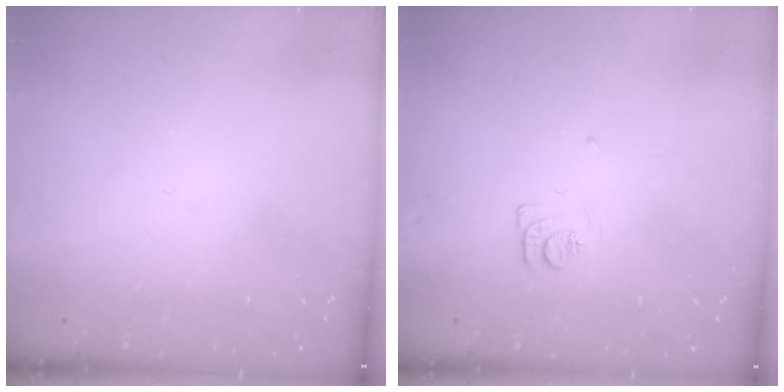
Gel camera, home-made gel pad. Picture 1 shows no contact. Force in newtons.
{"total": 5.9, "press": 5.9, "slide": 0.5}